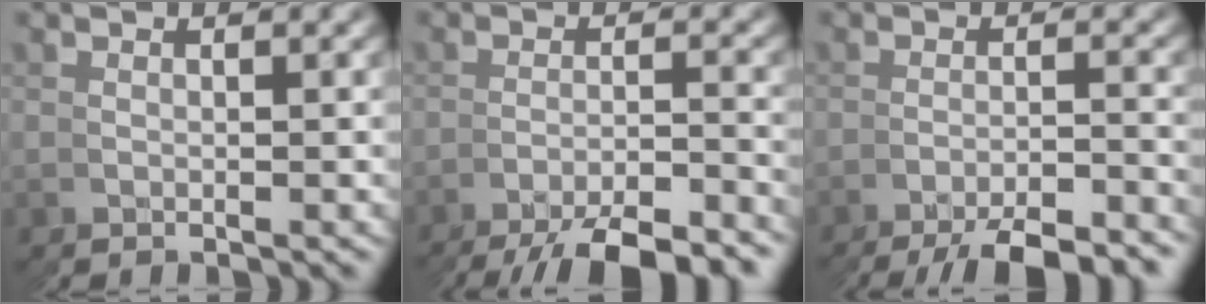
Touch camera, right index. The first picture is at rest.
{"total": 6.1, "force": [-5.9, -0.7, 1.6], "torque": [-0.021, -0.001, -0.093]}
{"total": 5.8, "force": [-5.6, -1.1, 0.9], "torque": [-0.004, 0.003, -0.092]}